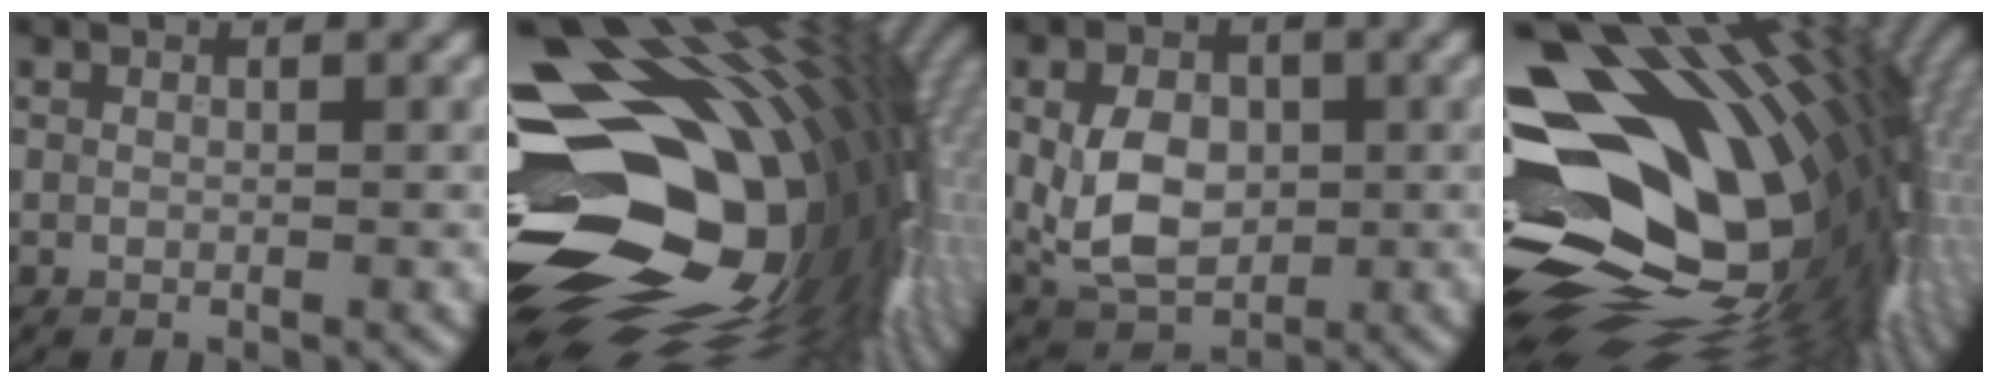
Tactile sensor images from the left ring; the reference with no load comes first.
{"total": 20.9, "force": [-0.7, 13.9, 15.6], "torque": [-0.274, -0.026, -0.014]}
{"total": 6.1, "force": [0.1, 4.2, 4.3], "torque": [-0.085, -0.003, 0.002]}
{"total": 20.2, "force": [1.4, 12.9, 15.5], "torque": [-0.239, -0.004, 0.035]}